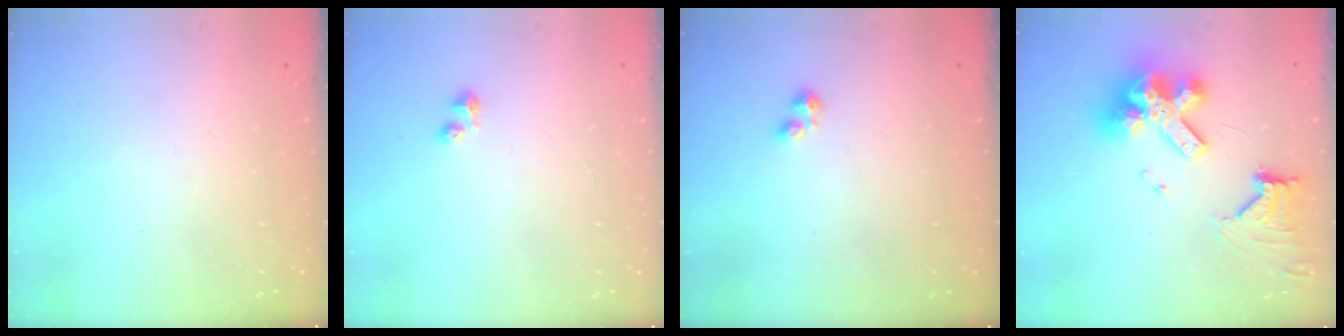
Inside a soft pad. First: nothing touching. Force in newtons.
{"total": 2.5, "press": 2.5, "slide": 0.4}
{"total": 1.0, "press": 0.9, "slide": 0.4}
{"total": 14.8, "press": 14.8, "slide": 1.4}